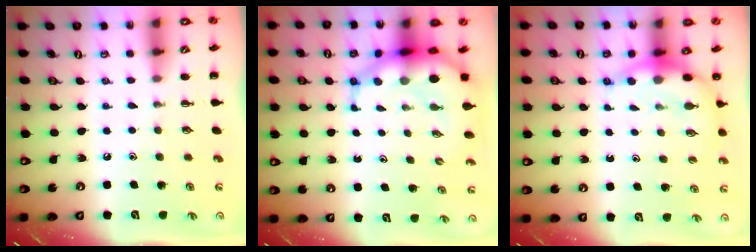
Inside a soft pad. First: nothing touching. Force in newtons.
{"total": 10.6, "press": 10.1, "slide": 3.1}
{"total": 6.7, "press": 6.5, "slide": 1.9}